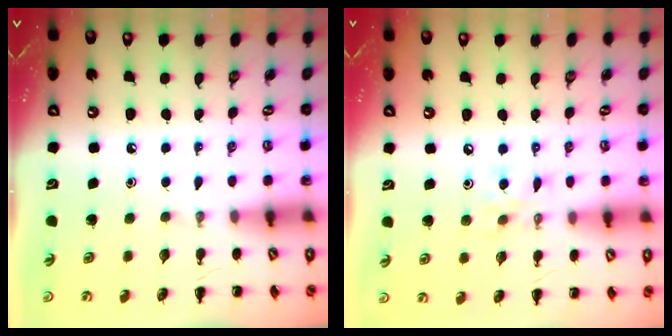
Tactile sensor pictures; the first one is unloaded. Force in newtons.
{"total": 5.6, "press": 5.5, "slide": 0.7}